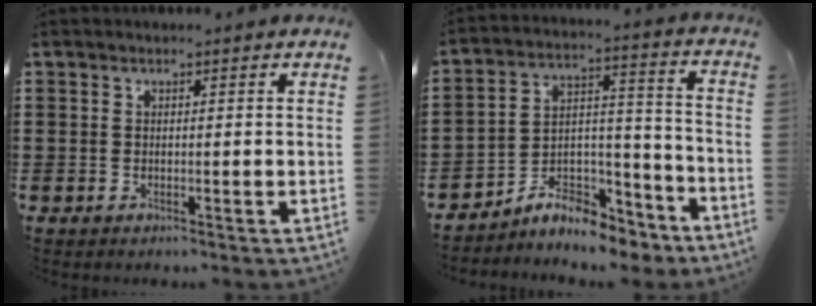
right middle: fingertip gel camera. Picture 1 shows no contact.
{"total": 7.3, "force": [-6.6, 2.4, 2.1], "torque": [-0.035, 0.013, -0.125]}